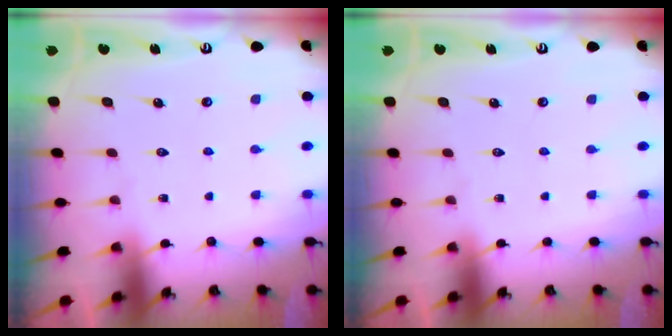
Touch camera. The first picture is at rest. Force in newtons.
{"total": 0.0}